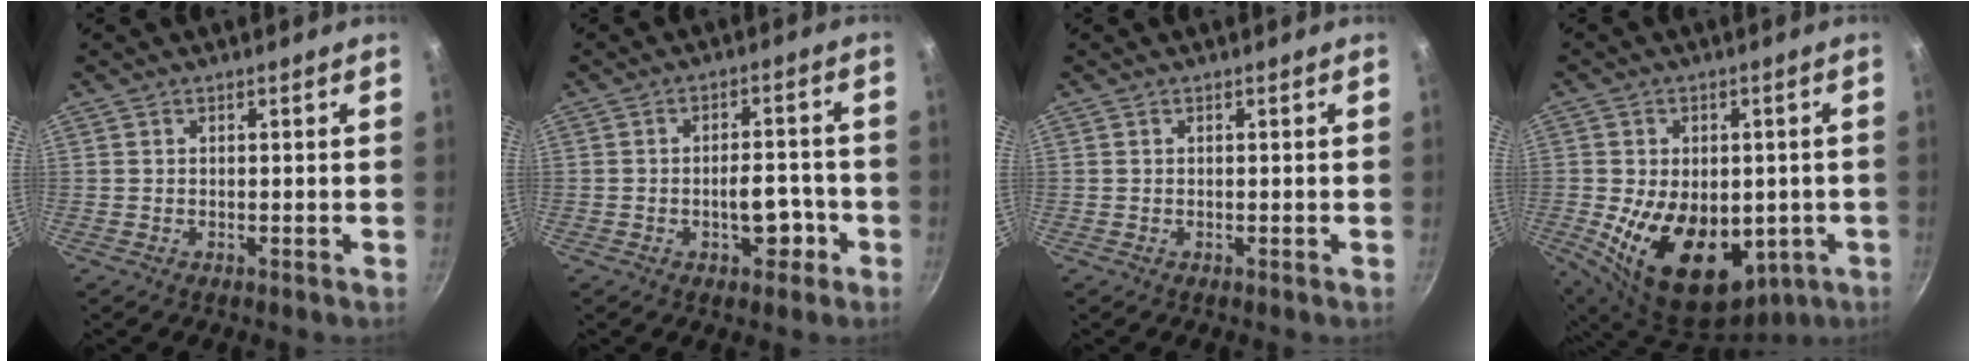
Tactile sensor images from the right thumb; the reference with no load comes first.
{"total": 6.2, "force": [-2.4, 3.4, 4.6], "torque": [-0.032, 0.024, -0.030]}
{"total": 0.0}
{"total": 18.6, "force": [-3.3, 12.5, 13.4], "torque": [-0.204, -0.015, -0.027]}